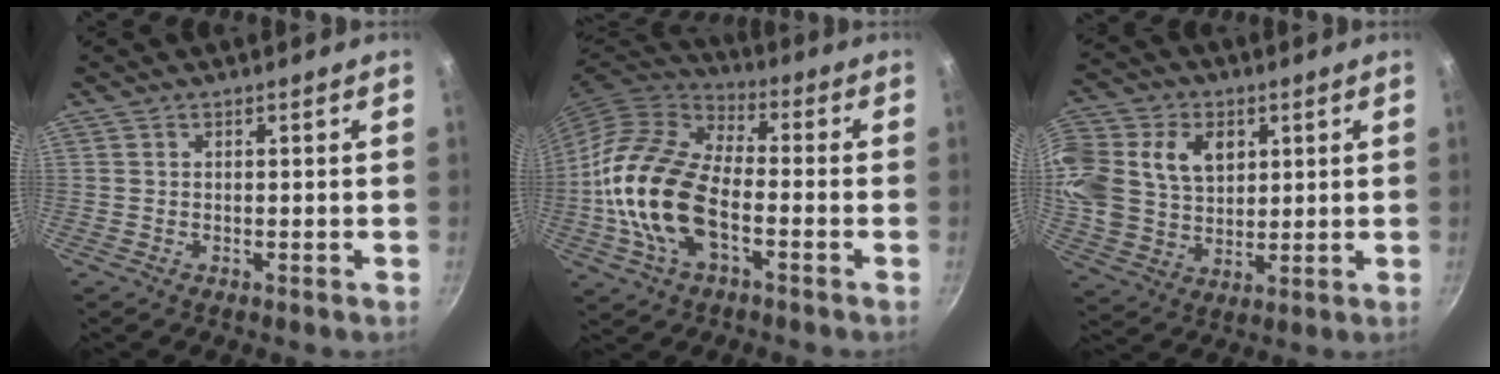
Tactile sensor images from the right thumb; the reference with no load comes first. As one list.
[{"total": 18.9, "force": [-4.0, 10.4, 15.3], "torque": [-0.285, 0.030, -0.091]}, {"total": 22.6, "force": [6.8, 17.2, 13.1], "torque": [-0.307, 0.031, 0.127]}]